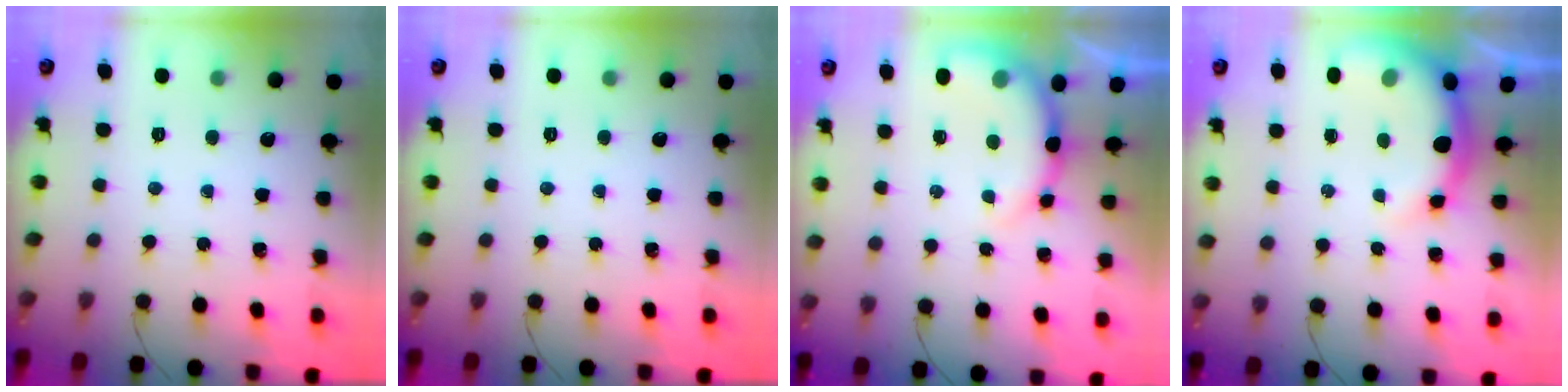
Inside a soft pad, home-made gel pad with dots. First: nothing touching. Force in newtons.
{"total": 0.0}
{"total": 8.7, "press": 8.5, "slide": 1.4}
{"total": 7.7, "press": 7.5, "slide": 1.6}